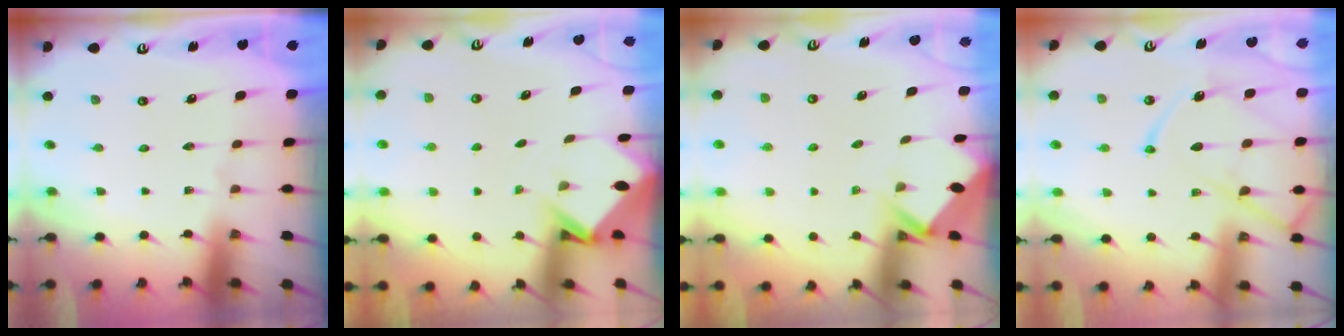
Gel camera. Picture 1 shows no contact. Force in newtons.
{"total": 2.9, "press": 2.9, "slide": 0.3}
{"total": 2.7, "press": 2.7, "slide": 0.2}
{"total": 13.6, "press": 13.6, "slide": 1.3}